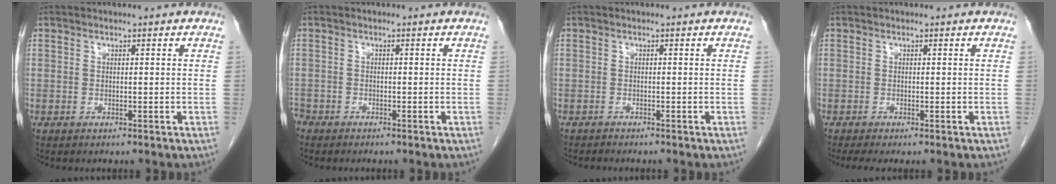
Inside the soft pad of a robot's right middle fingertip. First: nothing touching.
{"total": 2.1, "force": [-1.9, 1.0, 0.3], "torque": [-0.011, -0.001, -0.035]}
{"total": 1.0, "force": [-1.0, 0.0, 0.1], "torque": [-0.007, -0.004, -0.017]}
{"total": 1.8, "force": [-1.3, 0.1, 1.2], "torque": [-0.022, -0.007, -0.022]}